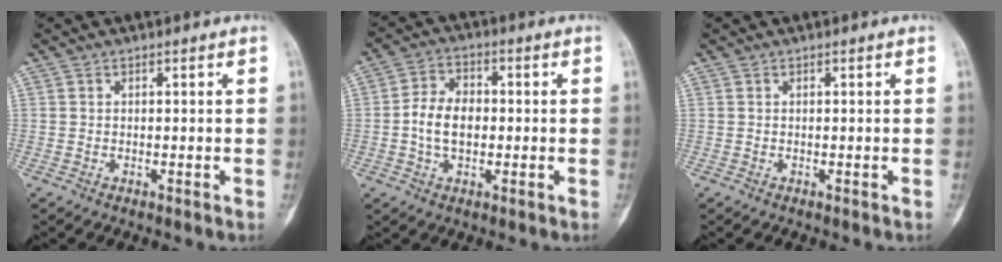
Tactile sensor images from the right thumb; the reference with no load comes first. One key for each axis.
{"total": 7.8, "fx": -0.6, "fy": 5.3, "fz": 5.7, "tx": -0.092, "ty": 0.018, "tz": -0.017}
{"total": 0.0}